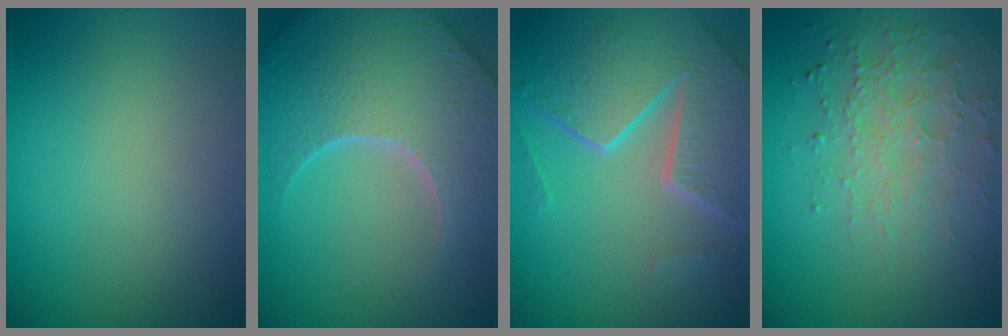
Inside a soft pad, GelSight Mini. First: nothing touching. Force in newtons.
{"total": 7.8, "press": 7.5, "slide": 2.0}
{"total": 8.0, "press": 5.7, "slide": 5.7}
{"total": 4.7, "press": 3.3, "slide": 3.4}